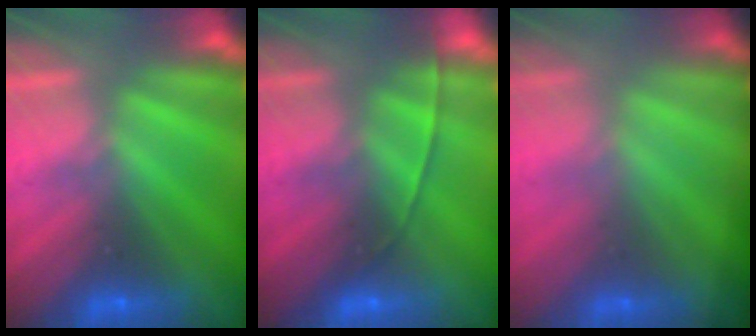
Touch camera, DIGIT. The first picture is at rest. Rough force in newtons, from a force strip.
{"total": 1.9}
{"total": 1.4}